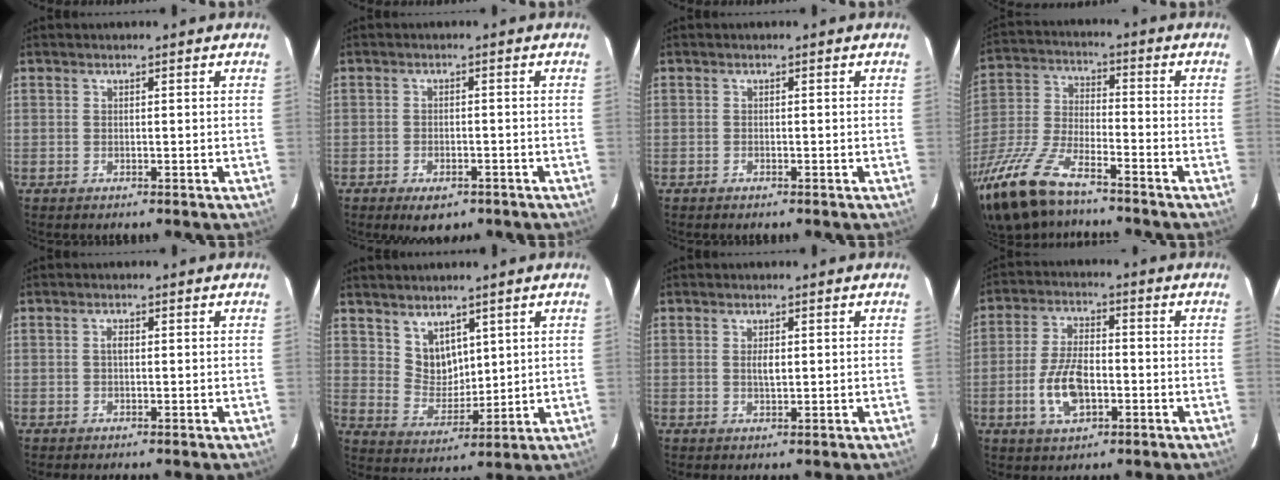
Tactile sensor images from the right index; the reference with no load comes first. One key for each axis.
{"total": 3.7, "fx": -2.4, "fy": 1.9, "fz": 2.1, "tx": -0.047, "ty": -0.009, "tz": -0.036}
{"total": 0.5, "fx": -0.5, "fy": 0.2, "fz": 0.1, "tx": -0.002, "ty": 0.001, "tz": -0.010}
{"total": 20.4, "fx": -14.5, "fy": 6.8, "fz": 12.5, "tx": -0.282, "ty": -0.046, "tz": -0.275}
{"total": 1.1, "fx": 0.0, "fy": 0.6, "fz": 0.9, "tx": -0.017, "ty": 0.004, "tz": -0.001}
{"total": 6.7, "fx": 4.3, "fy": 4.5, "fz": 2.4, "tx": -0.035, "ty": 0.002, "tz": 0.094}
{"total": 2.0, "fx": 0.3, "fy": 0.9, "fz": 1.7, "tx": -0.030, "ty": -0.001, "tz": 0.006}
{"total": 9.7, "fx": -2.9, "fy": 4.9, "fz": 7.8, "tx": -0.162, "ty": 0.002, "tz": -0.049}